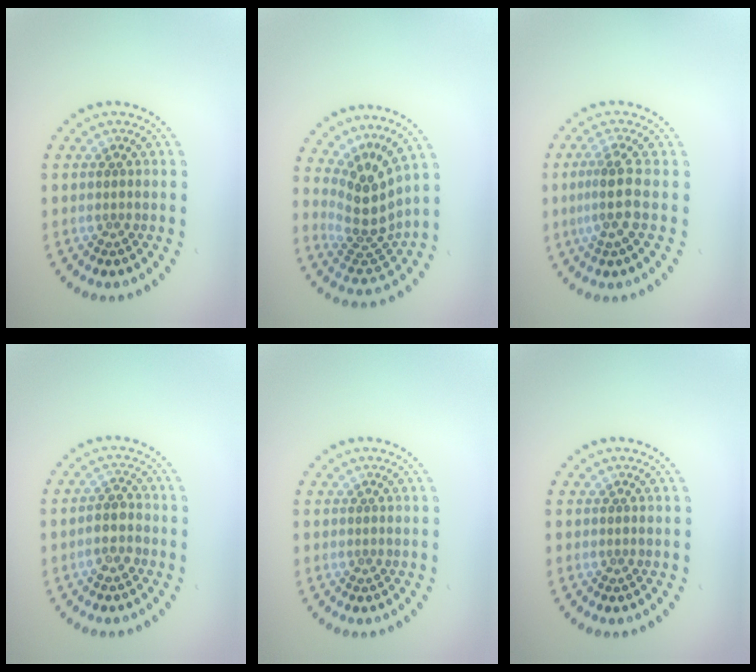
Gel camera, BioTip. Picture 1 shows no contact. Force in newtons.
{"total": 4.0, "press": 2.8, "slide": 2.8}
{"total": 2.9, "press": 2.1, "slide": 1.9}
{"total": 2.1, "press": 2.0, "slide": 0.7}
{"total": 0.0}
{"total": 0.0}